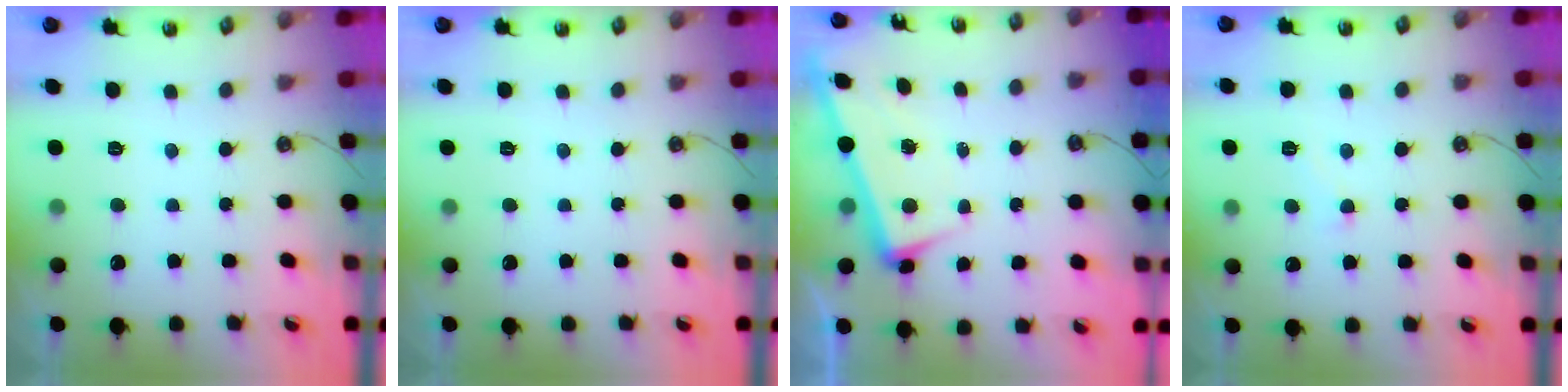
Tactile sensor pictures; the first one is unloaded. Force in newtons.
{"total": 0.0}
{"total": 3.3, "press": 3.1, "slide": 1.1}
{"total": 2.6, "press": 2.6, "slide": 0.5}